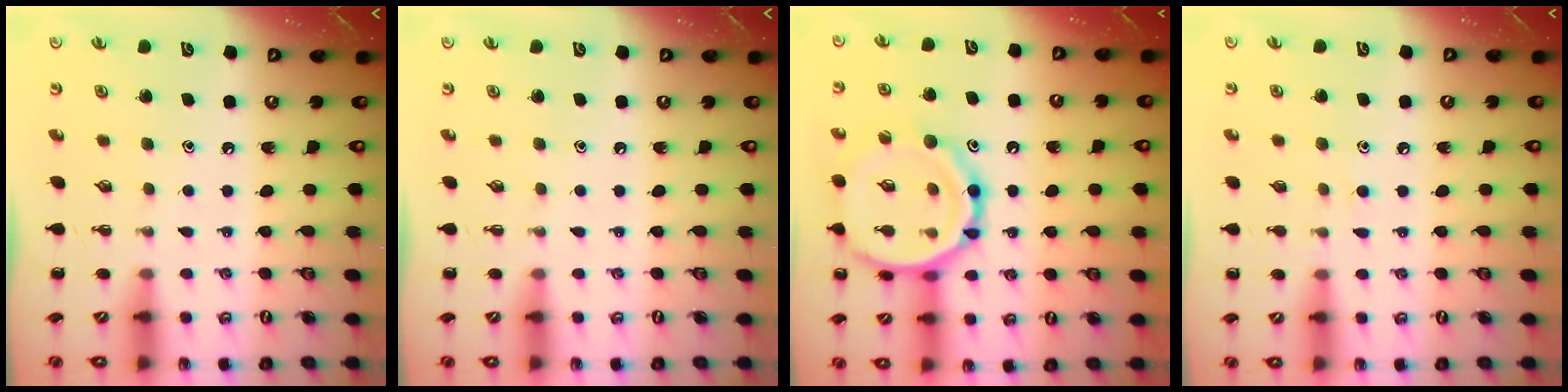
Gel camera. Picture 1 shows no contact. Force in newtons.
{"total": 0.0}
{"total": 19.4, "press": 19.3, "slide": 1.6}
{"total": 5.8, "press": 5.4, "slide": 2.1}